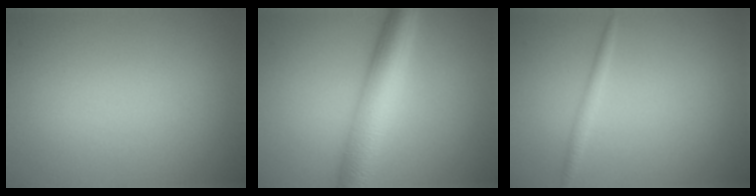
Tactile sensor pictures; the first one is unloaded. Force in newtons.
{"total": 6.8, "press": 6.8, "slide": 0.2}
{"total": 1.2, "press": 1.2, "slide": 0.1}